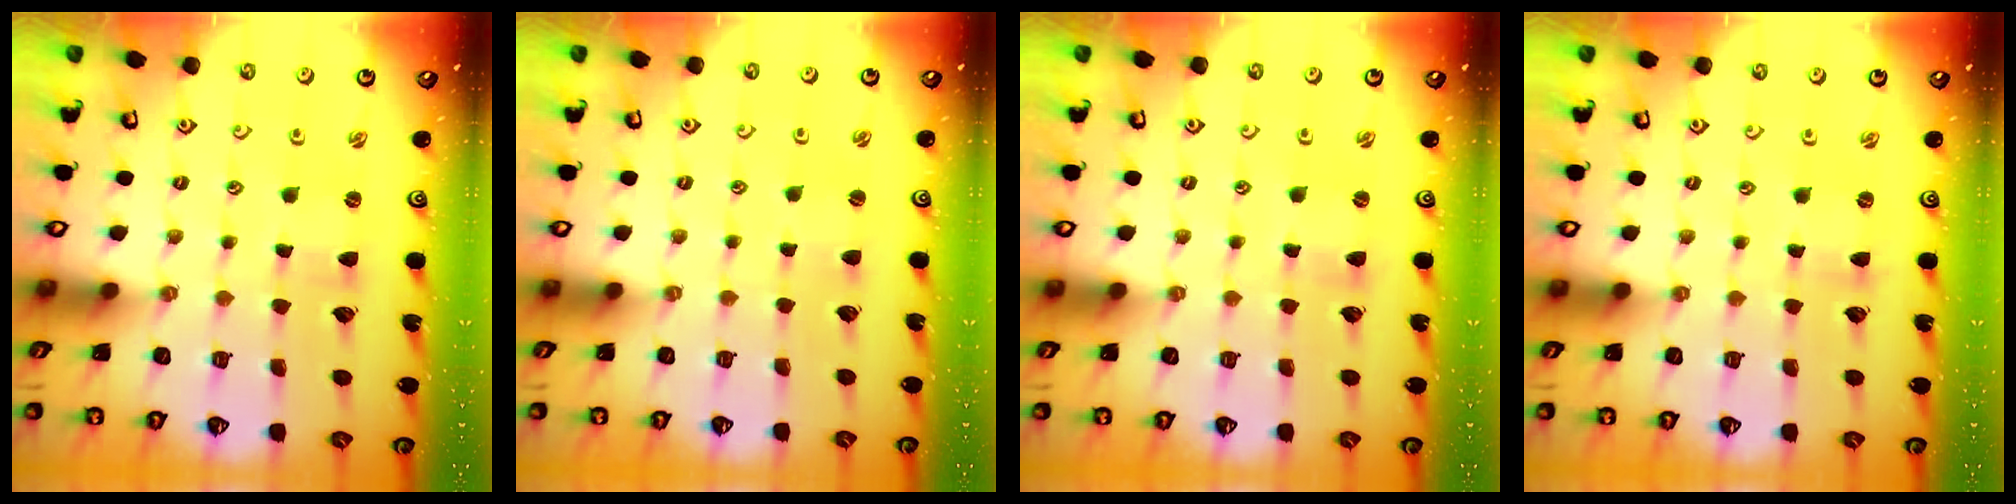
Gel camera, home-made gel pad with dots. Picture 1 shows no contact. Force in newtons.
{"total": 0.7, "press": 0.7, "slide": 0.1}
{"total": 0.0}
{"total": 0.0}